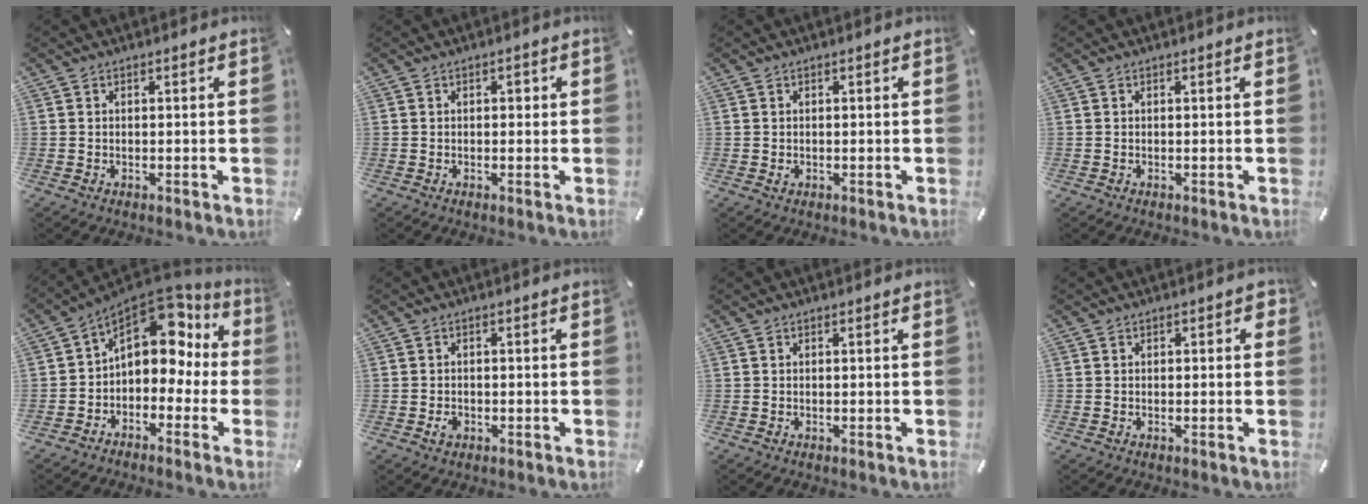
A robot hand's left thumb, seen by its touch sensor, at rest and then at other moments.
{"total": 1.5, "force": [0.2, 1.0, 1.0], "torque": [-0.013, 0.005, -0.001]}
{"total": 0.7, "force": [-0.1, 0.6, 0.3], "torque": [-0.006, 0.002, -0.003]}
{"total": 0.0}
{"total": 13.3, "force": [3.9, 9.1, 8.9], "torque": [-0.129, -0.029, 0.065]}
{"total": 2.0, "force": [-0.7, 1.5, 1.0], "torque": [-0.018, 0.004, -0.013]}
{"total": 0.0}
{"total": 1.2, "force": [-0.1, 0.8, 0.8], "torque": [-0.007, 0.003, -0.005]}